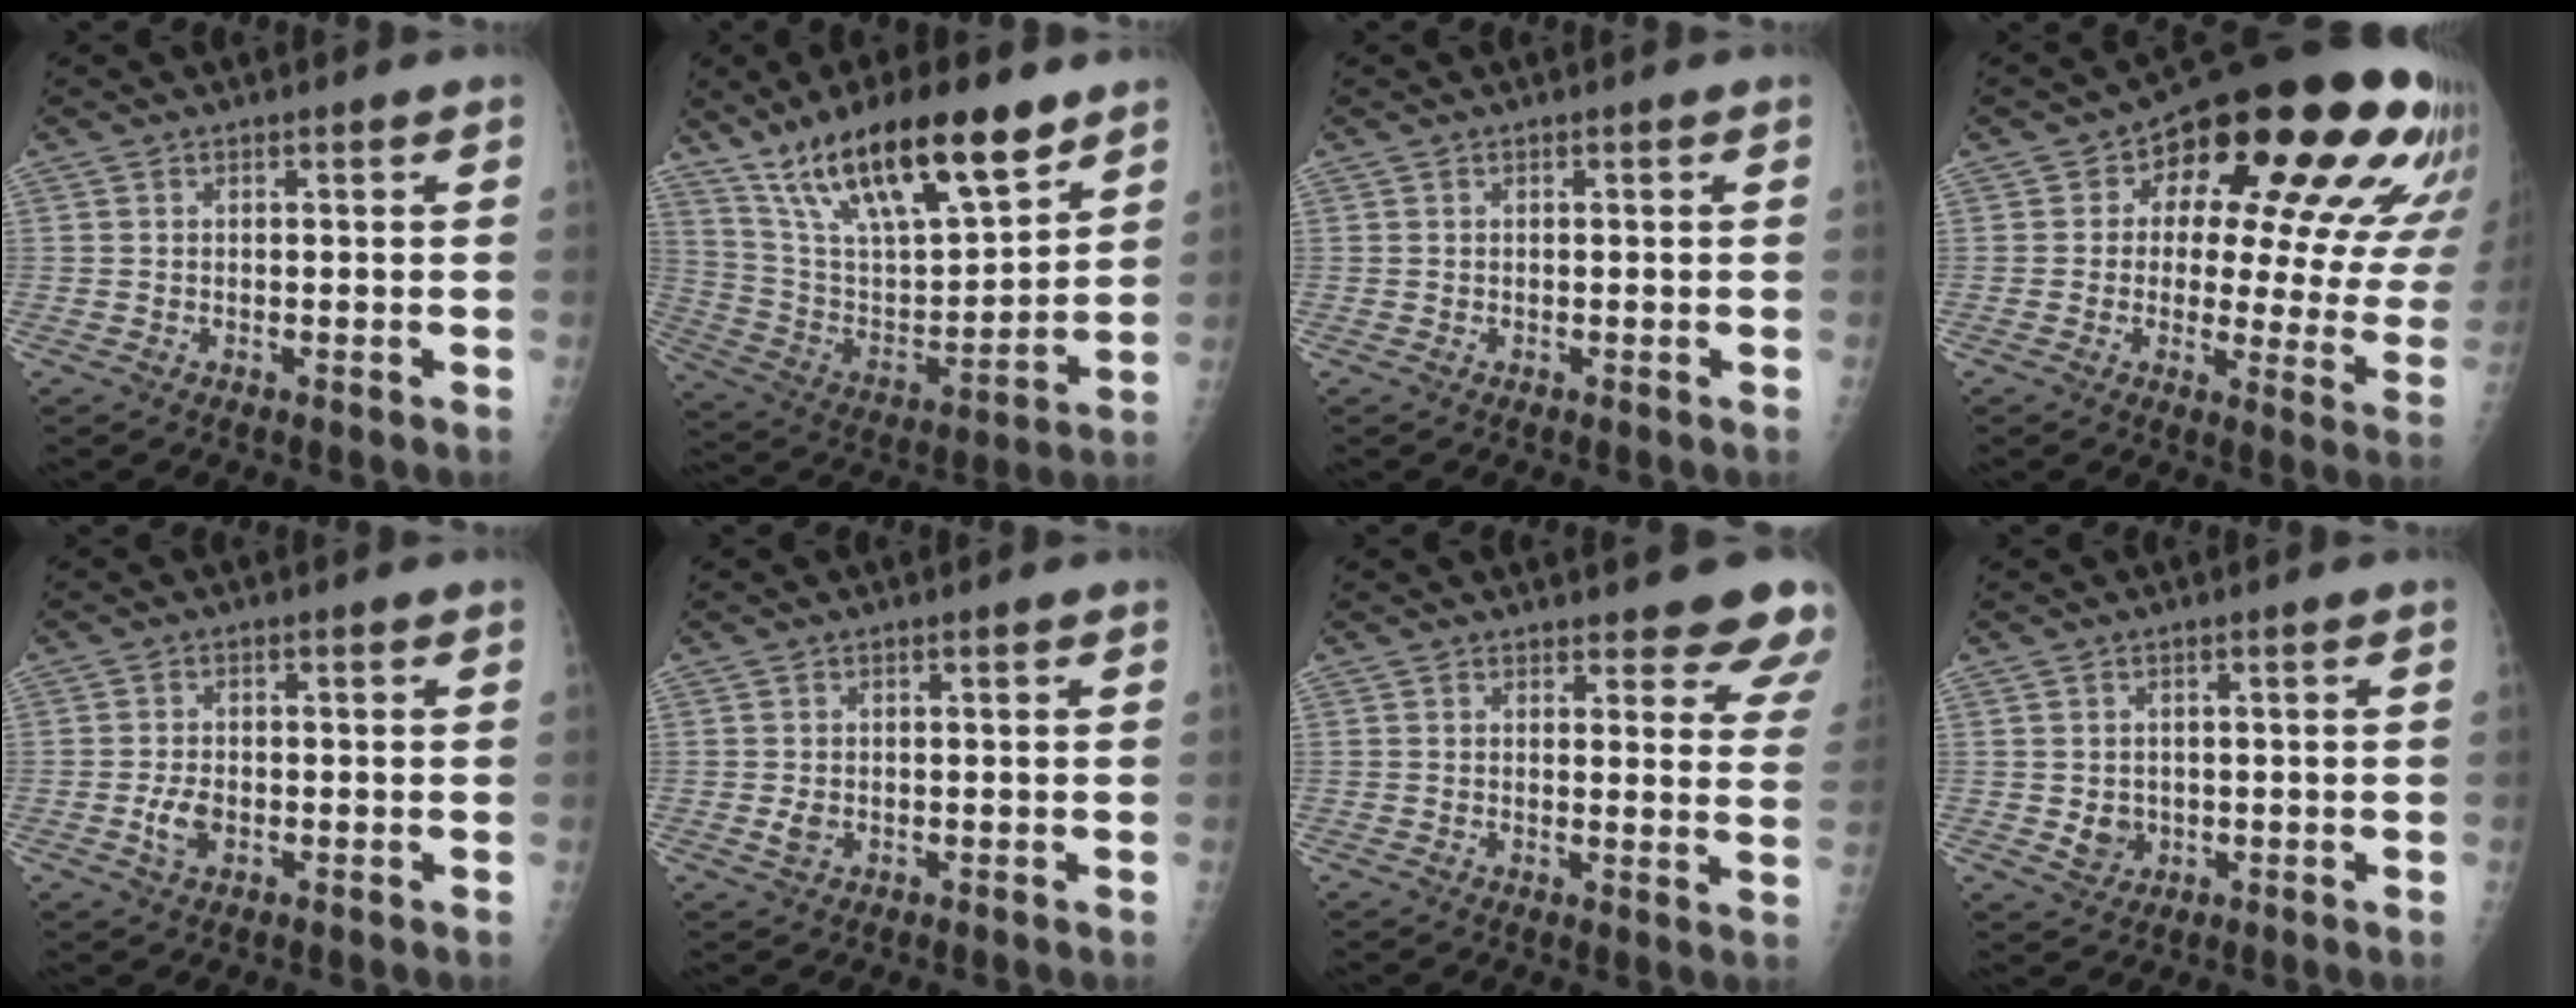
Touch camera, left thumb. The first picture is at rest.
{"total": 23.6, "force": [15.6, 7.4, 16.1], "torque": [-0.257, -0.044, 0.284]}
{"total": 0.0}
{"total": 25.3, "force": [11.0, 11.5, 19.6], "torque": [-0.211, -0.003, 0.139]}
{"total": 3.7, "force": [-1.0, 2.3, 2.7], "torque": [-0.049, 0.005, -0.018]}
{"total": 1.9, "force": [-0.3, 1.4, 1.2], "torque": [-0.020, -0.002, -0.003]}
{"total": 11.0, "force": [9.7, 3.1, 4.1], "torque": [0.000, -0.055, 0.087]}
{"total": 3.4, "force": [-0.3, 3.0, 1.5], "torque": [-0.011, 0.000, 0.005]}